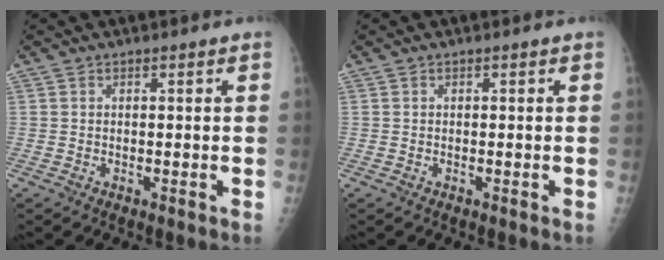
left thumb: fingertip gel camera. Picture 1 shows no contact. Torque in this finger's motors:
{"motor_torque": [0.00, 0.00, -0.01, -0.01, 0.00]}